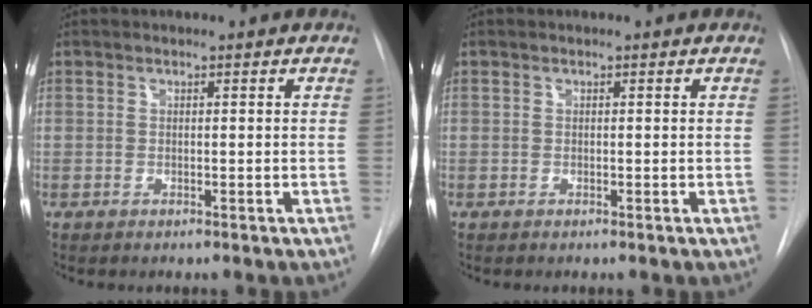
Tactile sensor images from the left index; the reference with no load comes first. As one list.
[{"total": 0.0}]